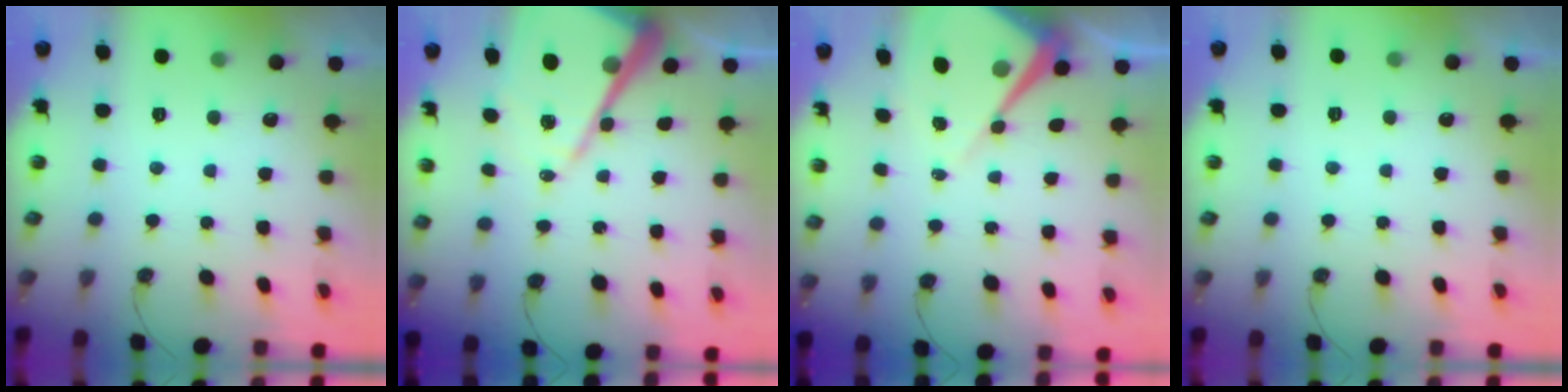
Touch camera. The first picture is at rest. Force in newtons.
{"total": 19.4, "press": 19.3, "slide": 1.9}
{"total": 10.8, "press": 10.7, "slide": 0.7}
{"total": 2.7, "press": 2.7, "slide": 0.4}